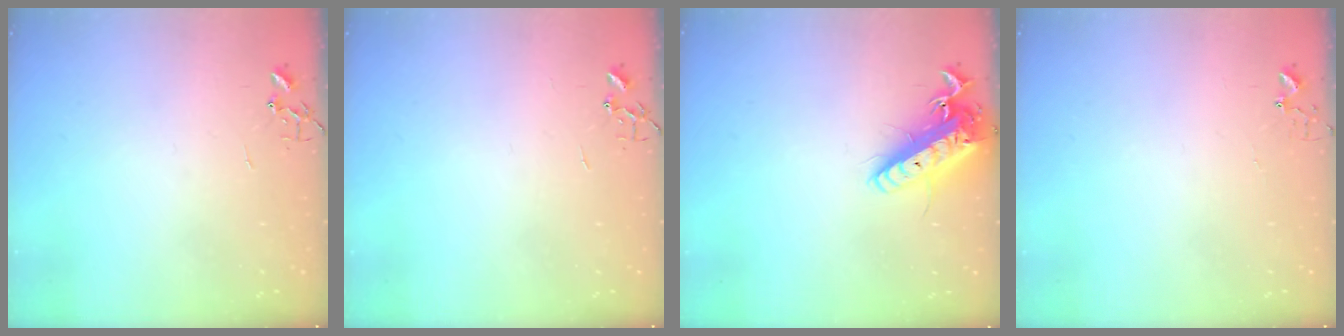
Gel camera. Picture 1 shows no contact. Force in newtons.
{"total": 0.0}
{"total": 16.8, "press": 16.5, "slide": 3.2}
{"total": 2.9, "press": 2.9, "slide": 0.4}